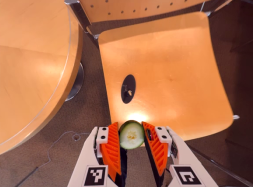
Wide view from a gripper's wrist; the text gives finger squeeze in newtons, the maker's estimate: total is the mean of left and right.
{"total": 6.2, "left": 6.0, "right": 6.4}